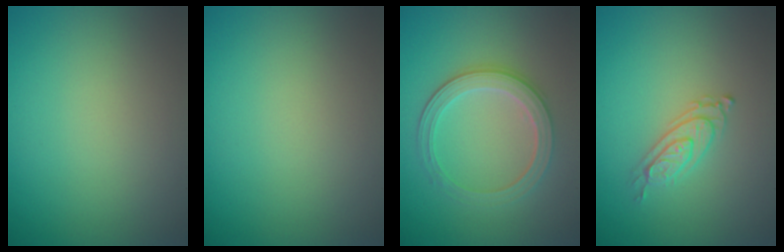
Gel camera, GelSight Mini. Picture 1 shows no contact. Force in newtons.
{"total": 0.0}
{"total": 3.9, "press": 3.3, "slide": 2.0}
{"total": 2.4, "press": 2.0, "slide": 1.4}